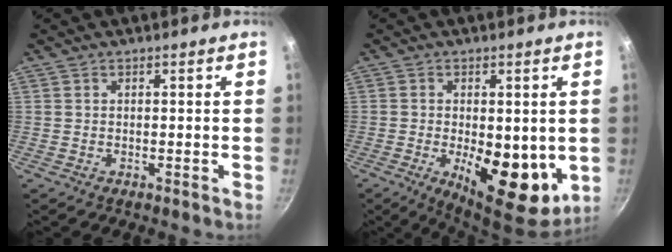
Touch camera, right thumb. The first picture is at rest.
{"total": 14.5, "force": [-2.0, 6.8, 12.6], "torque": [-0.162, -0.016, -0.017]}